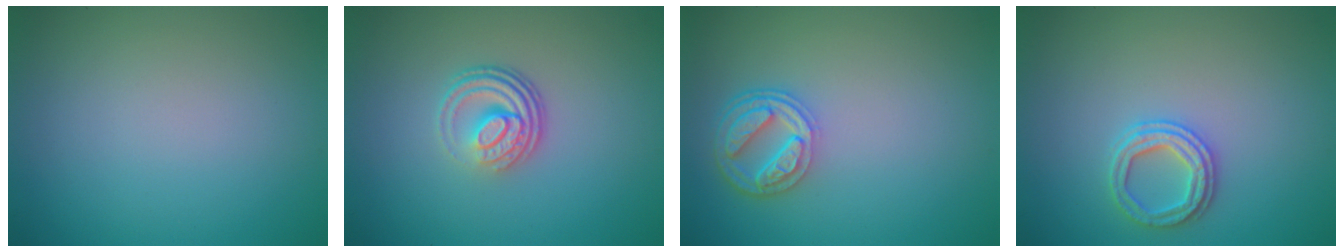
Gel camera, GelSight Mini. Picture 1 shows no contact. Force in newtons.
{"total": 4.0, "press": 2.7, "slide": 3.0}
{"total": 4.3, "press": 3.4, "slide": 2.6}
{"total": 2.4, "press": 2.4, "slide": 0.2}